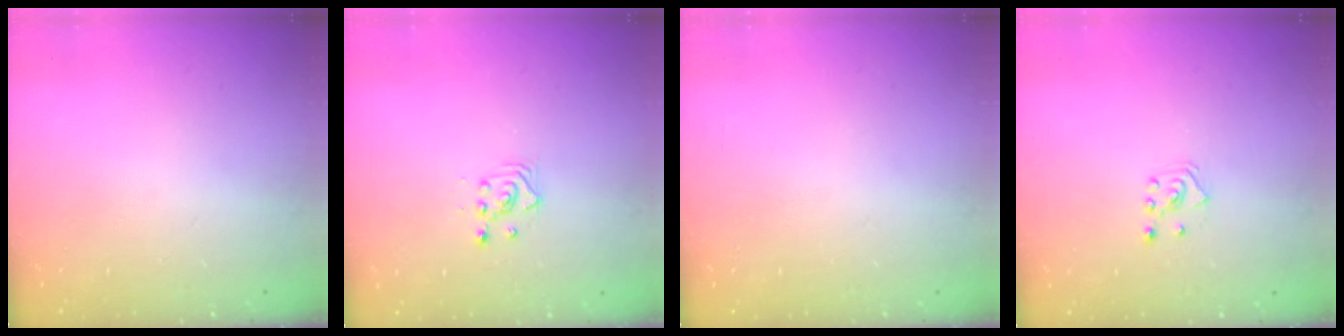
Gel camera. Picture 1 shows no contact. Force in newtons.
{"total": 2.3, "press": 2.3, "slide": 0.3}
{"total": 0.0}
{"total": 2.8, "press": 2.7, "slide": 0.7}